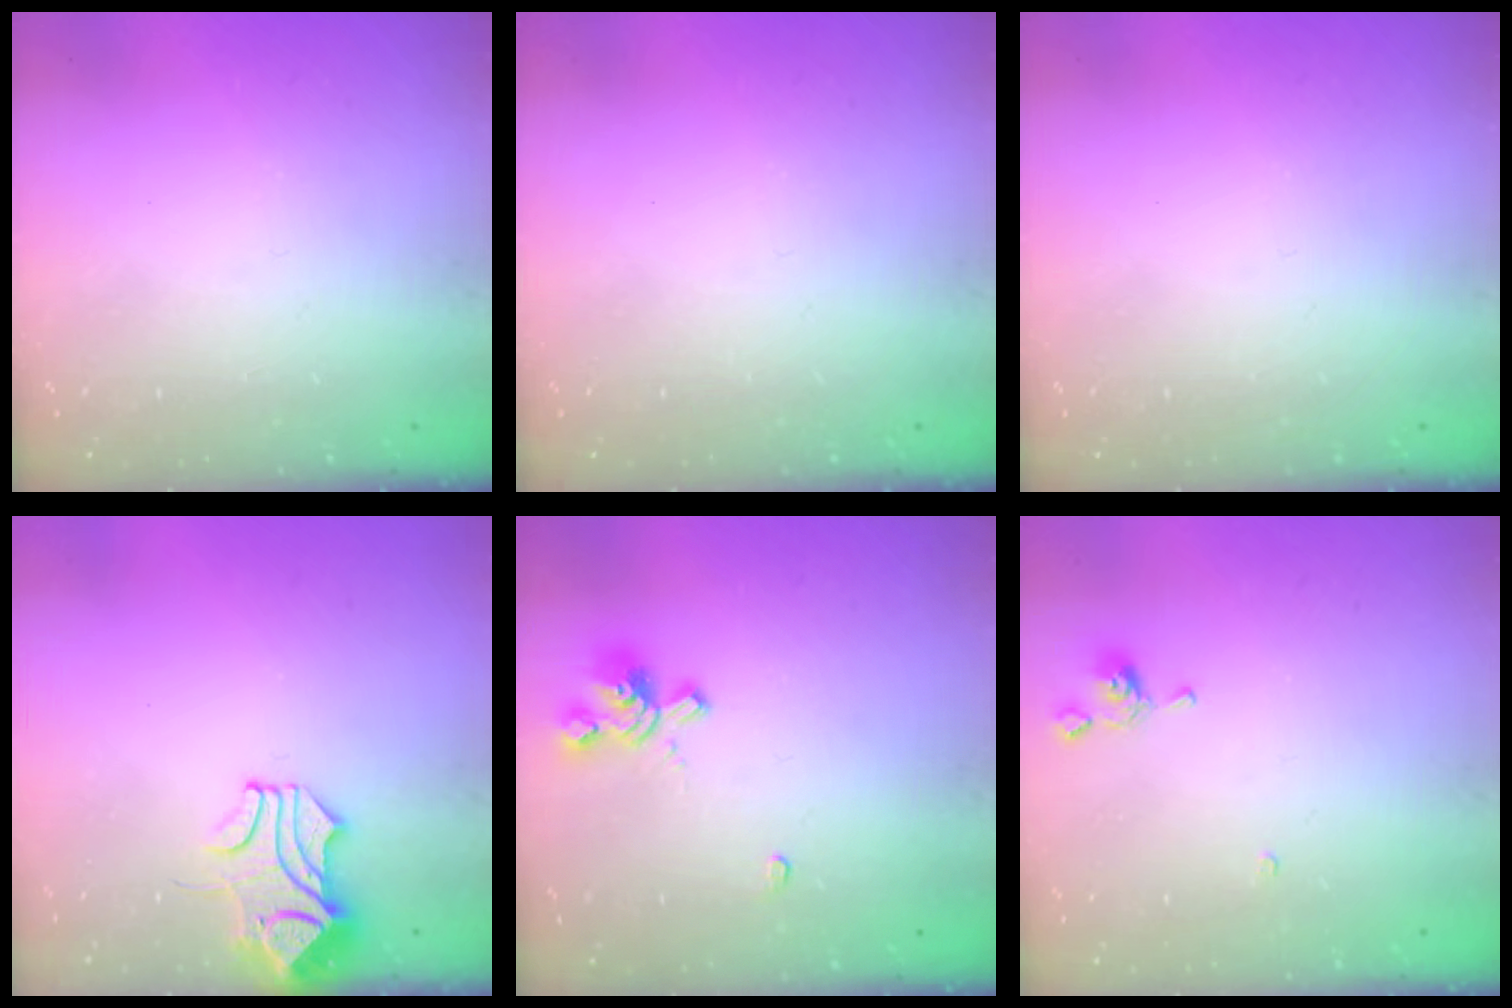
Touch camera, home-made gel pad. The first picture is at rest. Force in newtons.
{"total": 0.0}
{"total": 0.0}
{"total": 1.8, "press": 1.7, "slide": 0.7}
{"total": 1.4, "press": 0.9, "slide": 1.1}
{"total": 2.2, "press": 2.2, "slide": 0.3}